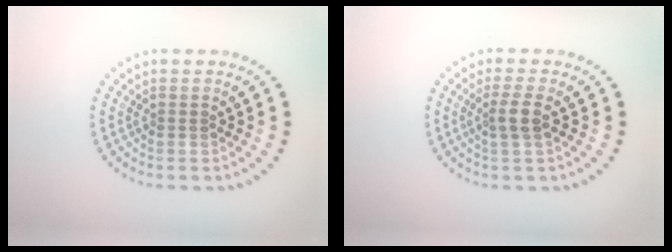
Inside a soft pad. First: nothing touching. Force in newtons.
{"total": 1.9, "press": 1.6, "slide": 1.0}